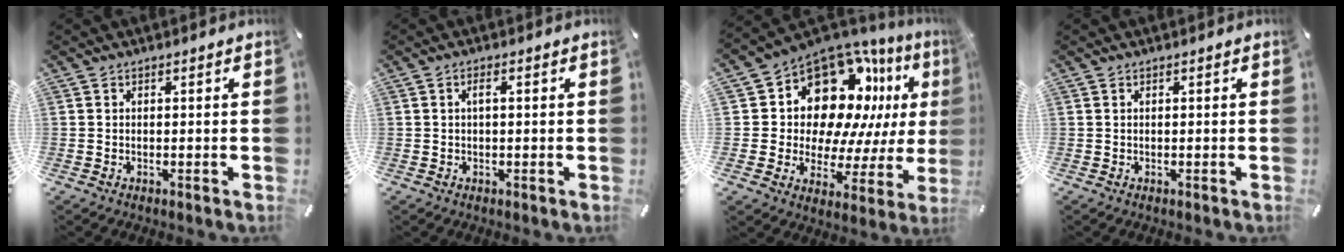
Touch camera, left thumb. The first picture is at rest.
{"total": 1.9, "force": [0.2, 0.8, 1.7], "torque": [-0.025, 0.003, 0.000]}
{"total": 16.8, "force": [8.4, 11.8, 8.5], "torque": [-0.122, -0.079, 0.154]}
{"total": 0.0}